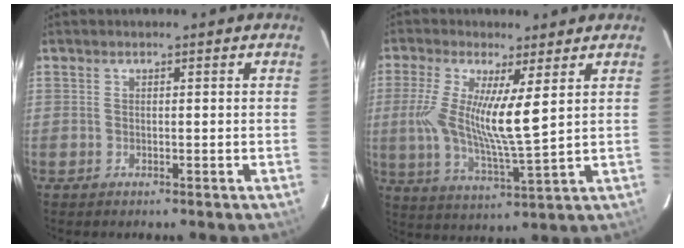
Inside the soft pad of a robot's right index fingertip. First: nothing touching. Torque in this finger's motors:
{"motor_torque": [0.39, 0.04, 0.33, 0.20]}